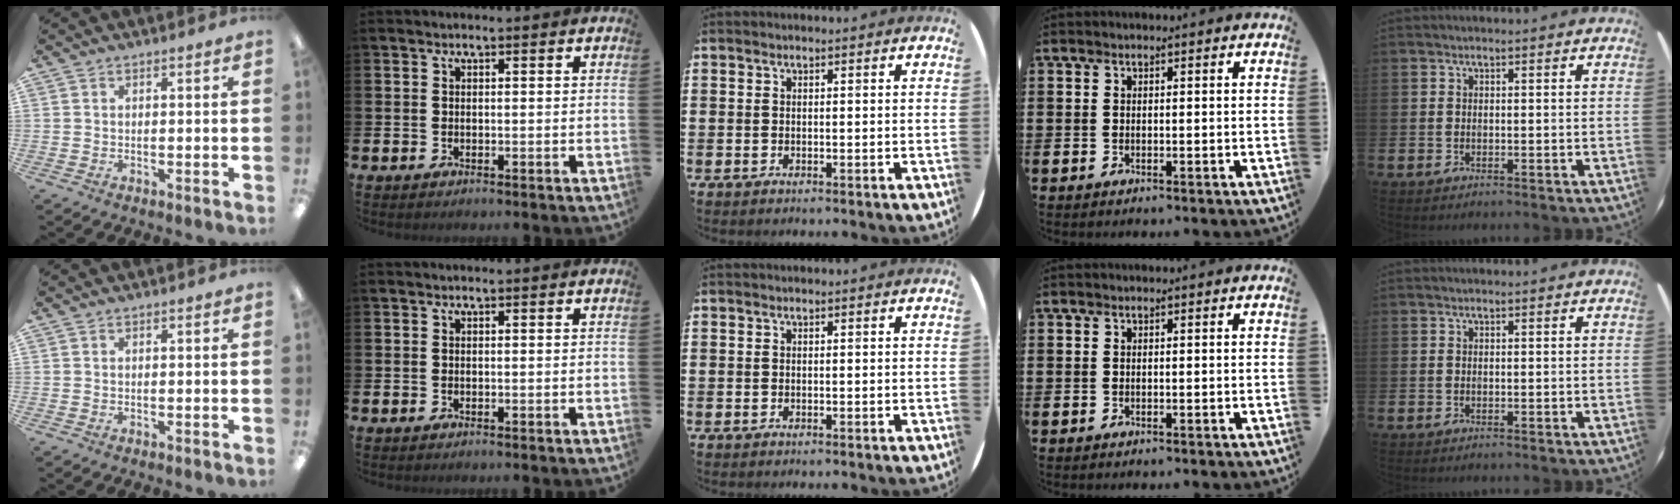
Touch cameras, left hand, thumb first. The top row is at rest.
{}